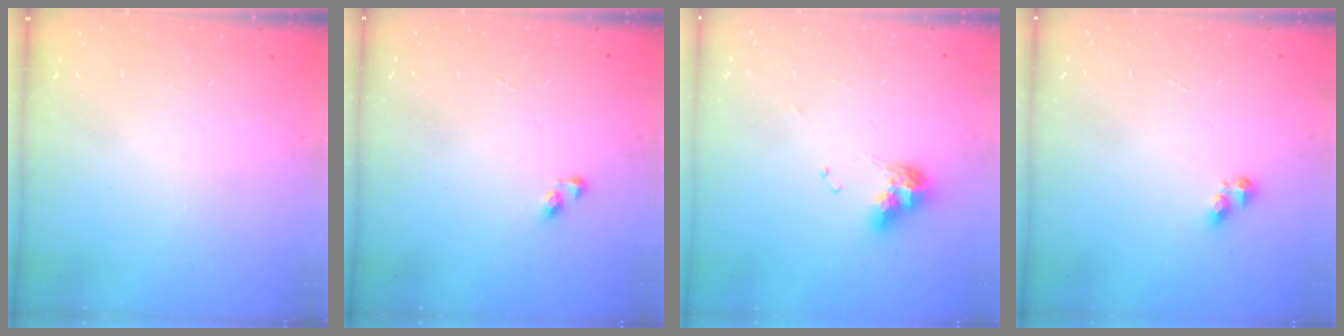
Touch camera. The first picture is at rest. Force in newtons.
{"total": 3.4, "press": 3.4, "slide": 0.3}
{"total": 8.8, "press": 8.7, "slide": 1.1}
{"total": 3.9, "press": 3.9, "slide": 0.5}